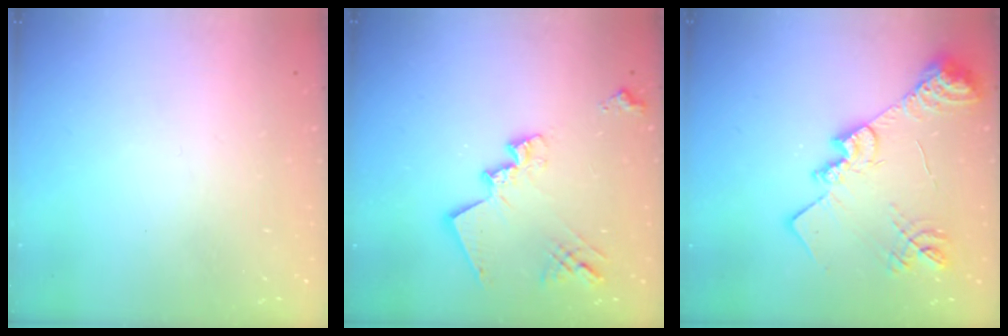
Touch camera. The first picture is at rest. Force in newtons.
{"total": 16.6, "press": 16.6, "slide": 1.4}
{"total": 20.8, "press": 20.8, "slide": 1.8}